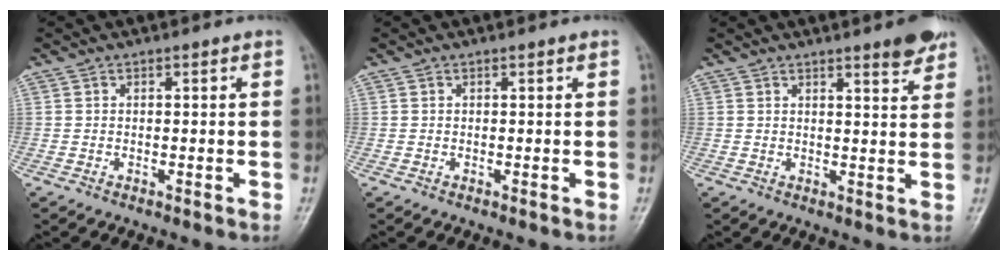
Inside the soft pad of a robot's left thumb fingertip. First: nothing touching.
{"total": 0.0}
{"total": 4.5, "force": [3.3, 0.6, 3.0], "torque": [-0.031, -0.023, 0.042]}